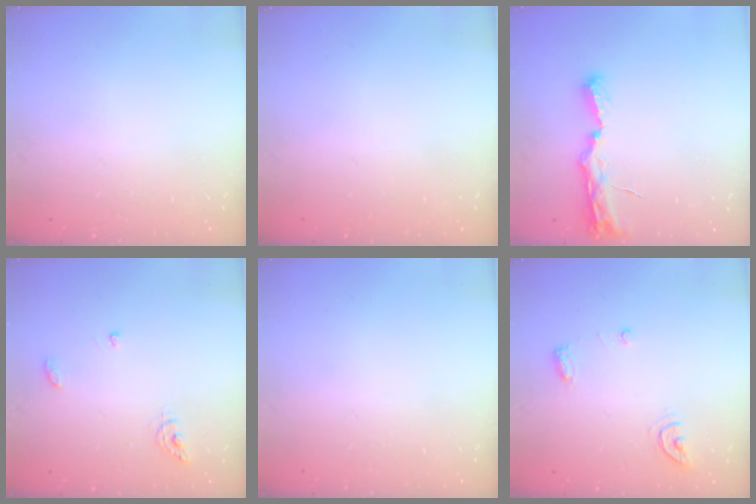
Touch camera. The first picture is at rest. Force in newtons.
{"total": 0.0}
{"total": 8.0, "press": 8.0, "slide": 0.7}
{"total": 6.8, "press": 6.8, "slide": 0.5}
{"total": 0.0}
{"total": 6.4, "press": 6.4, "slide": 0.6}